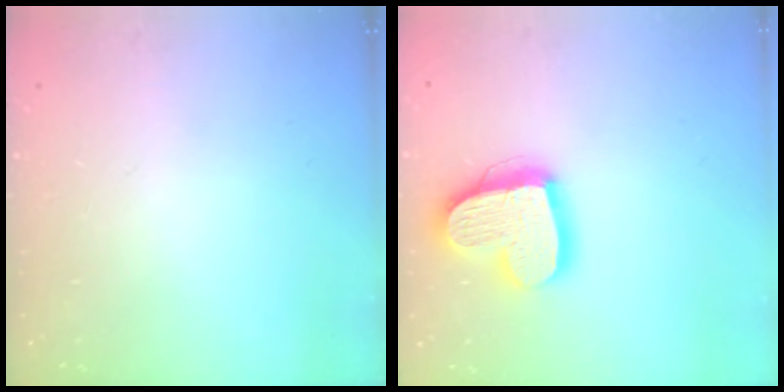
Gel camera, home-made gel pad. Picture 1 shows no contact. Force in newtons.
{"total": 17.6, "press": 17.5, "slide": 1.9}